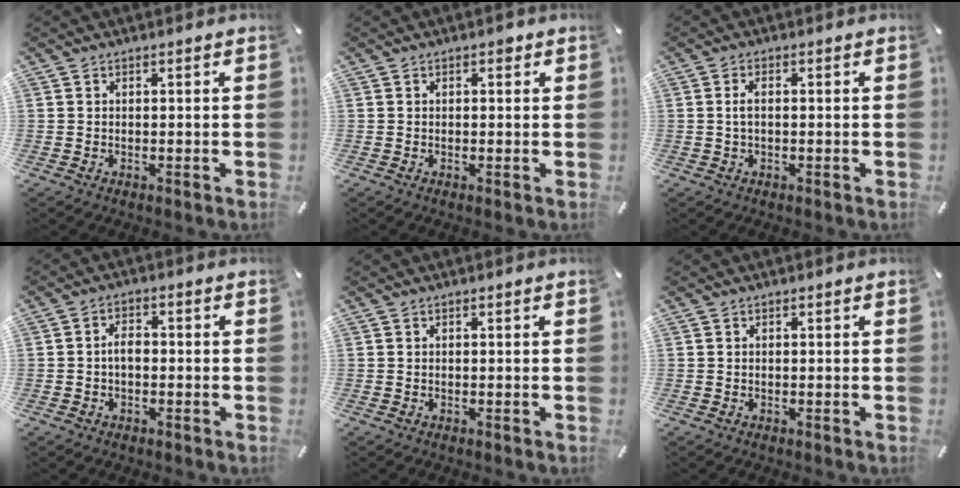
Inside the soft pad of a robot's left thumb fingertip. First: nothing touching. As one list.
[{"total": 1.1, "force": [0.1, 0.8, 0.8], "torque": [-0.009, 0.003, -0.001]}, {"total": 2.1, "force": [0.0, 0.9, 1.9], "torque": [-0.036, 0.003, -0.001]}, {"total": 4.1, "force": [-0.6, 2.7, 3.0], "torque": [-0.058, 0.009, -0.012]}, {"total": 0.0}, {"total": 0.0}]